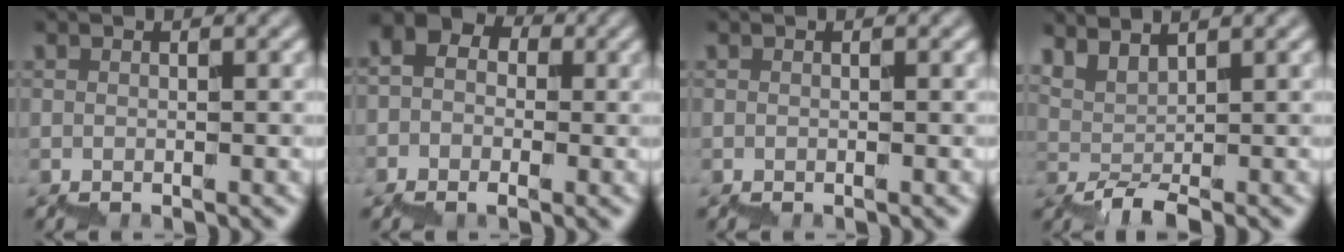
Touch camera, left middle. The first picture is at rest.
{"total": 3.5, "force": [-0.3, 2.8, 2.1], "torque": [-0.037, 0.009, -0.004]}
{"total": 0.0}
{"total": 2.1, "force": [1.9, 0.2, 0.9], "torque": [-0.009, 0.010, 0.039]}